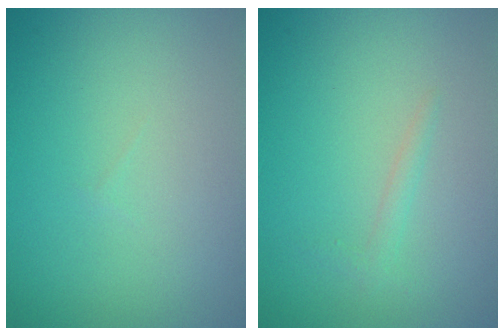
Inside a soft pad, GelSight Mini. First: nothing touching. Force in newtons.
{"total": 1.0, "press": 1.0, "slide": 0.1}